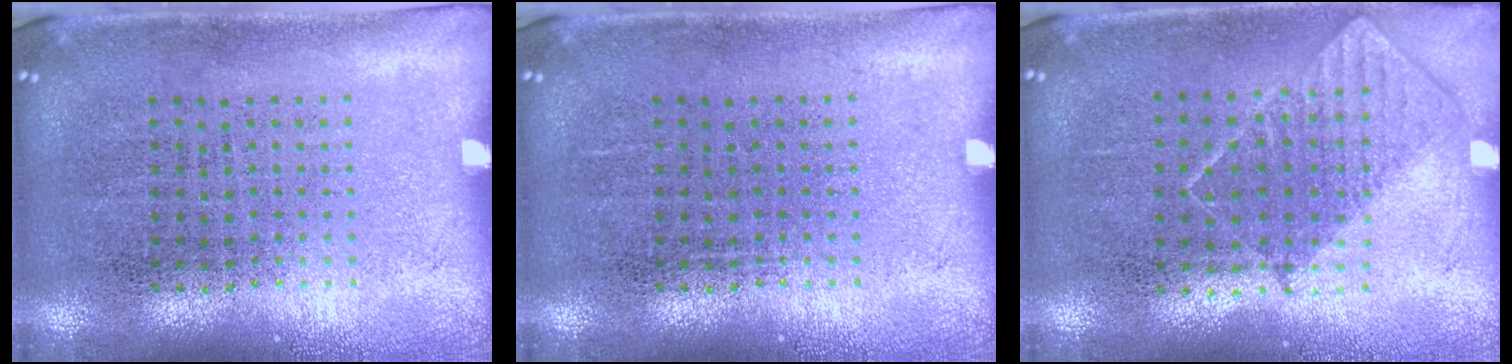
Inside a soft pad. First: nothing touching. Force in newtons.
{"total": 0.0}
{"total": 0.8, "press": 0.7, "slide": 0.3}